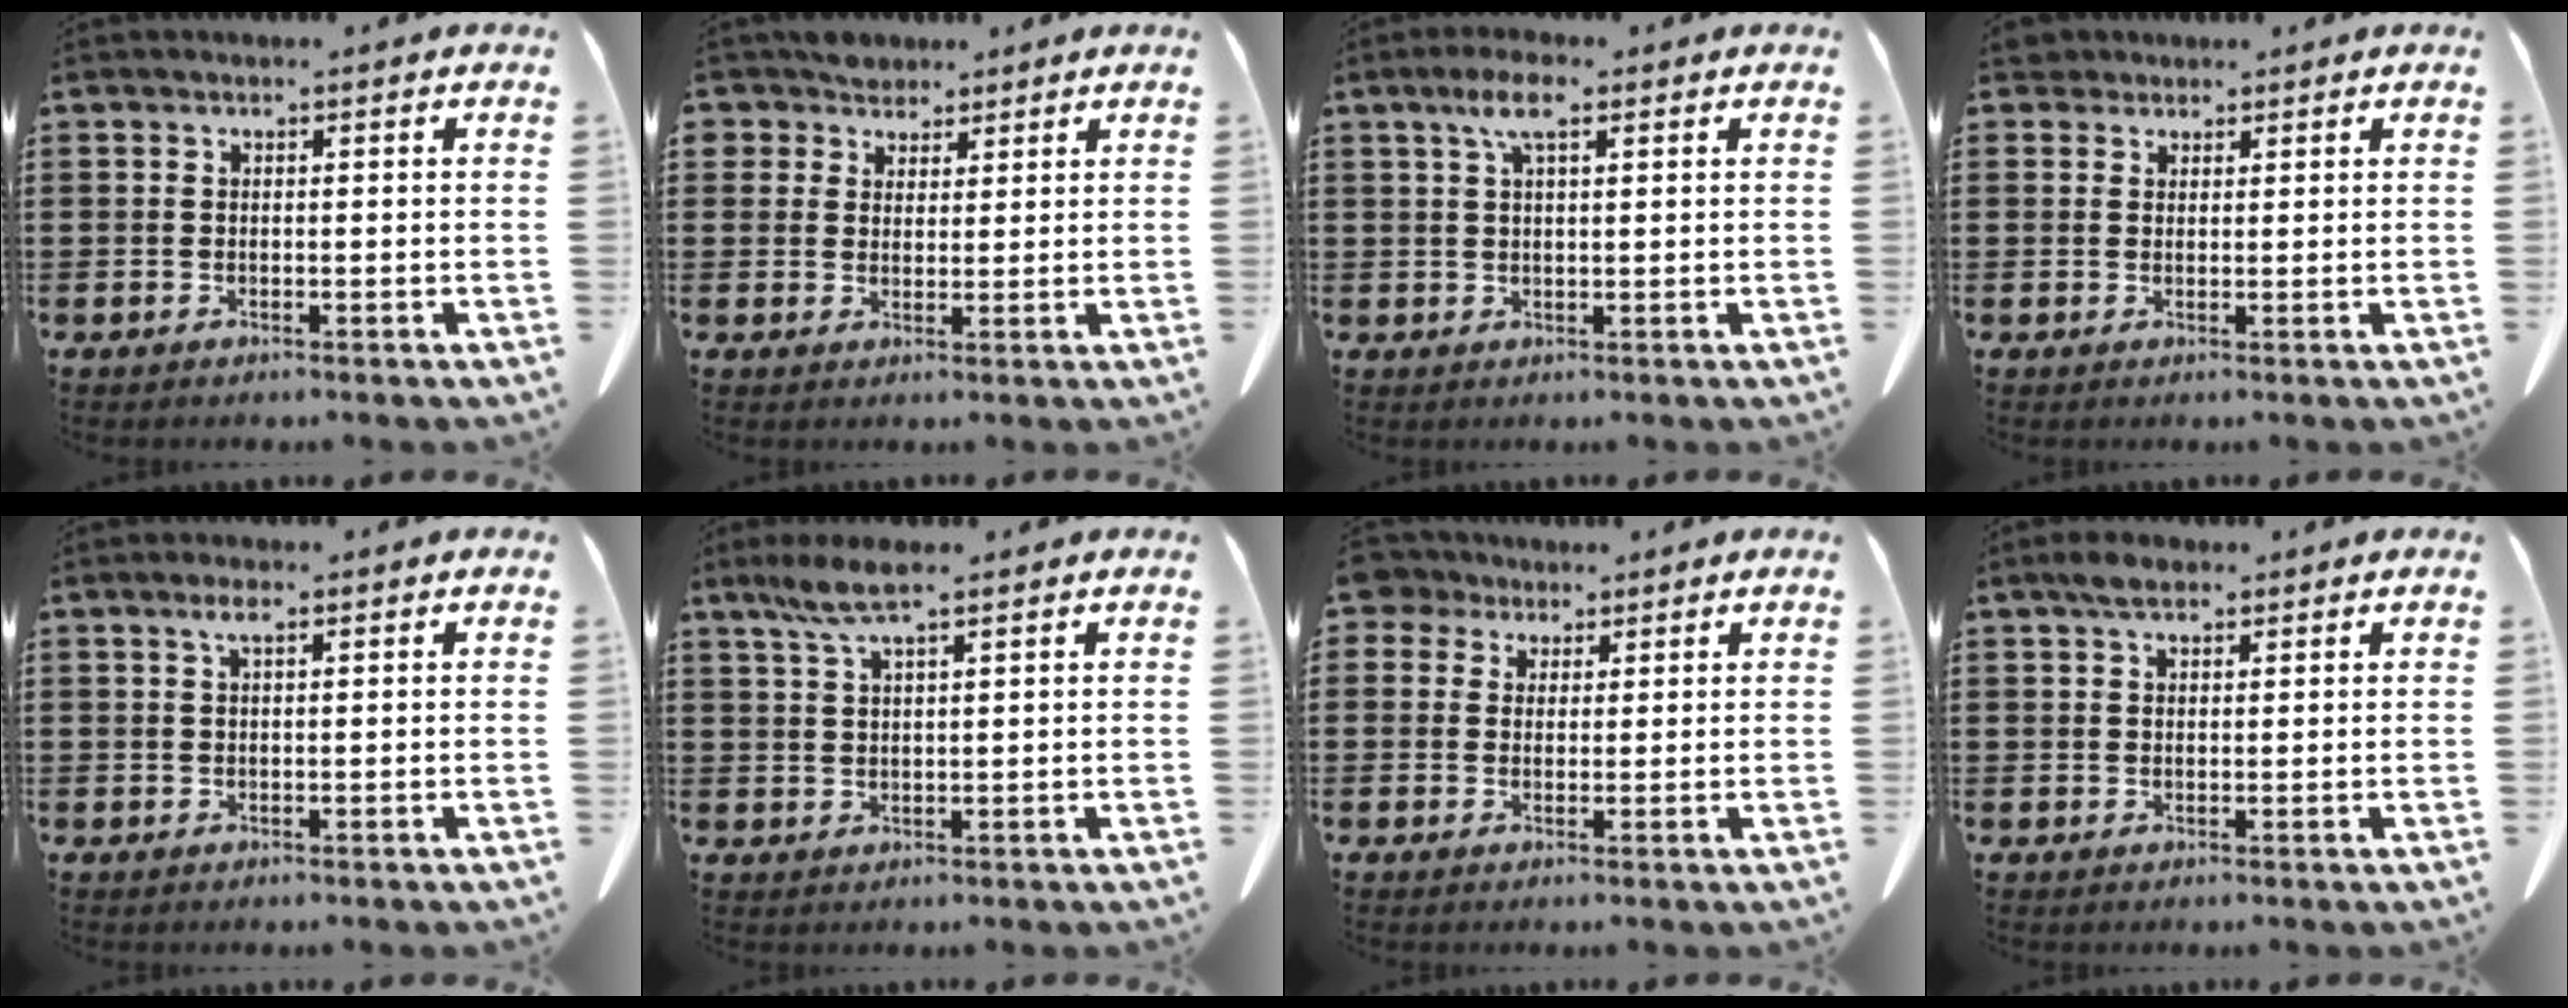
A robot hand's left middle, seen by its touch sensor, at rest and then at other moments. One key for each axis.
{"total": 3.8, "fx": 3.1, "fy": 2.2, "fz": 0.0, "tx": -0.018, "ty": 0.003, "tz": 0.057}
{"total": 5.0, "fx": 2.5, "fy": 1.4, "fz": 4.1, "tx": -0.087, "ty": 0.010, "tz": 0.042}
{"total": 2.1, "fx": 1.8, "fy": 1.0, "fz": 0.3, "tx": -0.012, "ty": 0.007, "tz": 0.035}
{"total": 2.0, "fx": 0.9, "fy": 0.5, "fz": 1.7, "tx": -0.036, "ty": 0.006, "tz": 0.014}
{"total": 4.9, "fx": 3.1, "fy": 0.8, "fz": 3.8, "tx": -0.088, "ty": 0.000, "tz": 0.053}
{"total": 3.6, "fx": 2.5, "fy": 2.4, "fz": 0.9, "tx": -0.025, "ty": 0.010, "tz": 0.045}
{"total": 2.9, "fx": 1.9, "fy": 1.2, "fz": 1.8, "tx": -0.032, "ty": 0.003, "tz": 0.034}